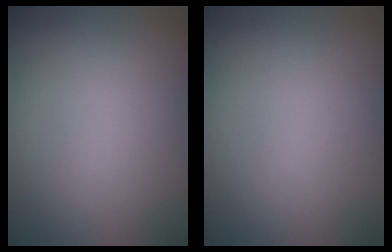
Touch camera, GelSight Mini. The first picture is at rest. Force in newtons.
{"total": 0.0}